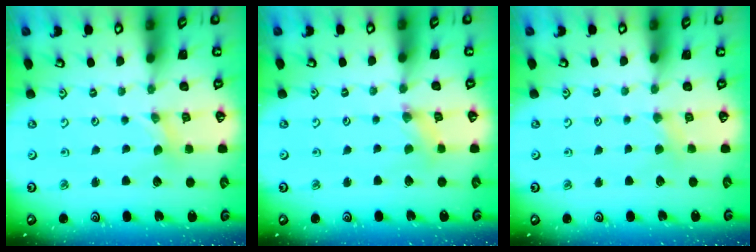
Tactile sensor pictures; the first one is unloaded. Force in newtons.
{"total": 1.4, "press": 1.3, "slide": 0.3}
{"total": 2.7, "press": 2.7, "slide": 0.5}